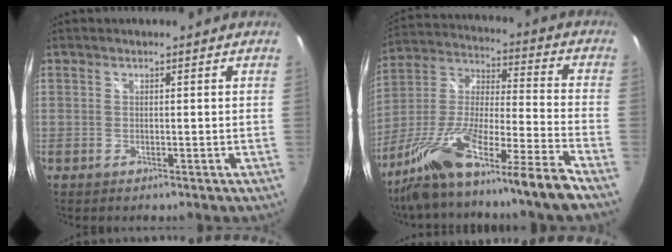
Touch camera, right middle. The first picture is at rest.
{"total": 21.0, "force": [-15.7, -0.9, 13.9], "torque": [-0.239, -0.040, -0.281]}